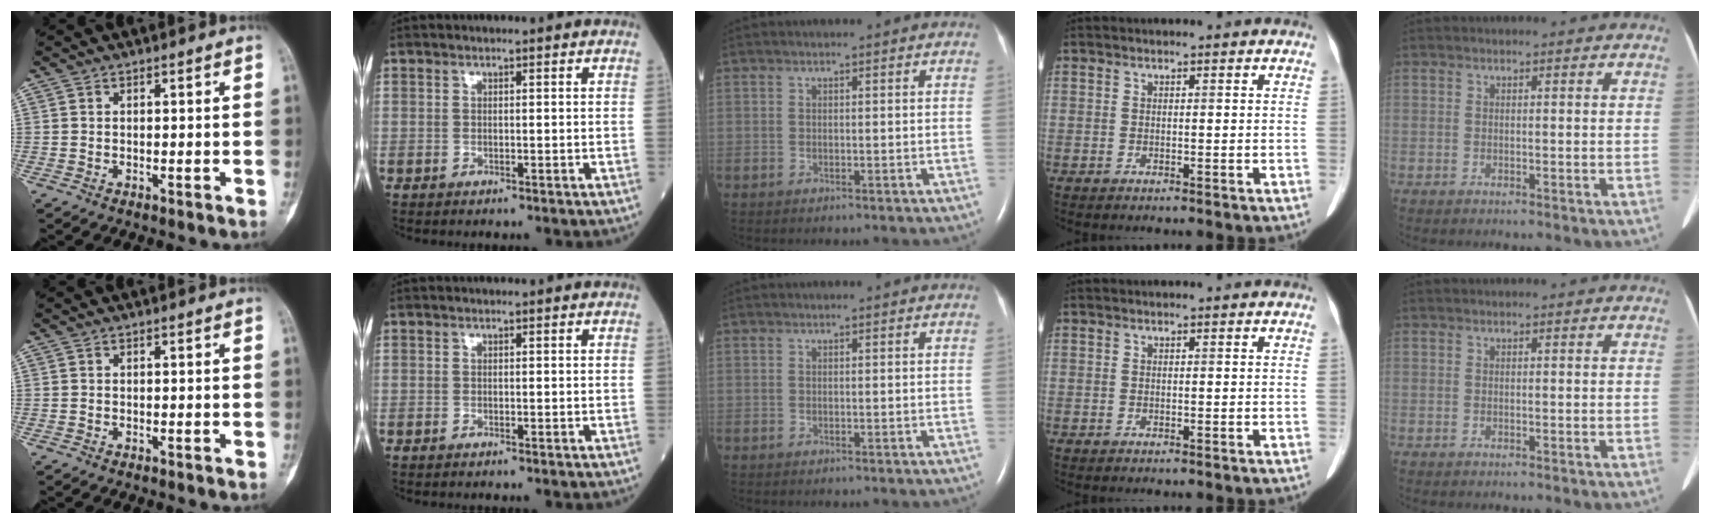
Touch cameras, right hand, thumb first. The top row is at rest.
{}